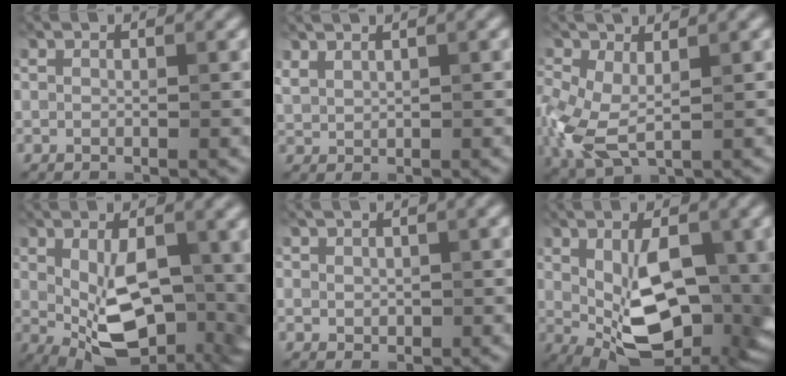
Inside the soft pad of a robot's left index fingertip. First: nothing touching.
{"total": 1.1, "force": [1.0, -0.1, -0.2], "torque": [-0.001, 0.003, 0.026]}
{"total": 5.0, "force": [-1.0, 2.9, 3.9], "torque": [-0.113, -0.017, -0.018]}
{"total": 10.0, "force": [0.0, 5.2, 8.5], "torque": [-0.133, -0.028, 0.014]}
{"total": 0.5, "force": [-0.1, 0.4, -0.4], "torque": [0.011, -0.001, 0.001]}
{"total": 10.5, "force": [-0.3, 5.1, 9.1], "torque": [-0.144, -0.028, 0.009]}